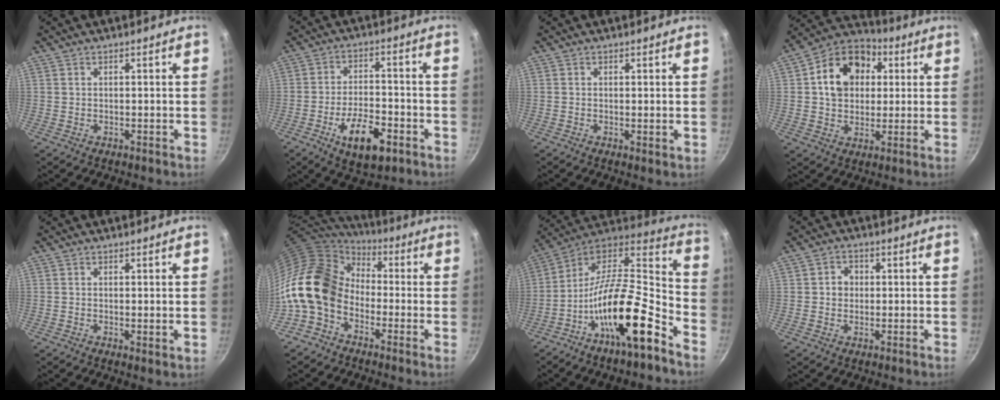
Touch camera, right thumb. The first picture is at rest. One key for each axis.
{"total": 11.8, "fx": -5.3, "fy": 5.2, "fz": 9.1, "tx": -0.137, "ty": 0.026, "tz": -0.085}
{"total": 0.9, "fx": 0.0, "fy": 0.1, "fz": 0.9, "tx": -0.015, "ty": -0.004, "tz": -0.003}
{"total": 14.8, "fx": 3.1, "fy": 11.6, "fz": 8.6, "tx": -0.118, "ty": 0.023, "tz": 0.037}
{"total": 1.2, "fx": 0.1, "fy": 0.3, "fz": 1.2, "tx": -0.021, "ty": -0.006, "tz": -0.001}
{"total": 15.7, "fx": -2.2, "fy": 11.8, "fz": 10.1, "tx": -0.162, "ty": 0.040, "tz": -0.064}
{"total": 22.0, "fx": -11.2, "fy": 6.3, "fz": 17.9, "tx": -0.271, "ty": 0.074, "tz": -0.213}
{"total": 3.5, "fx": 0.2, "fy": 3.1, "fz": 1.5, "tx": -0.003, "ty": 0.006, "tz": -0.002}